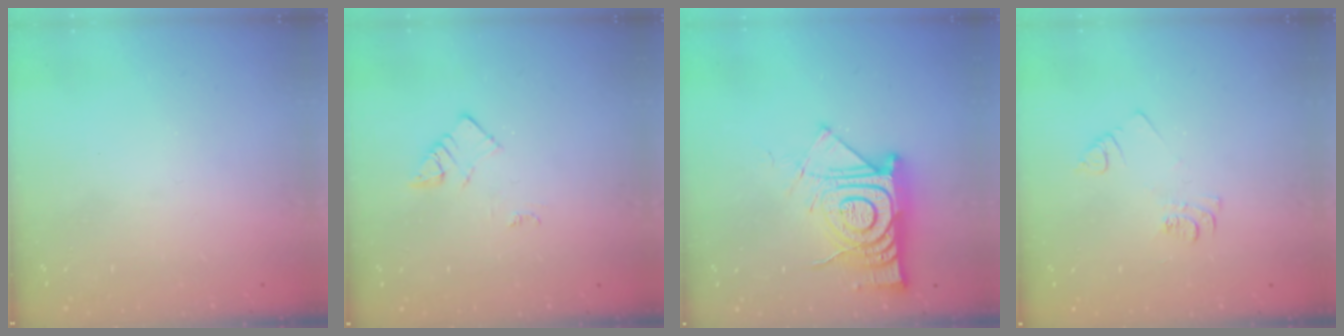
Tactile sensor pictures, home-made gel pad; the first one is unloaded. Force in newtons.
{"total": 3.0, "press": 3.0, "slide": 0.4}
{"total": 16.8, "press": 16.7, "slide": 1.5}
{"total": 5.5, "press": 5.5, "slide": 0.5}